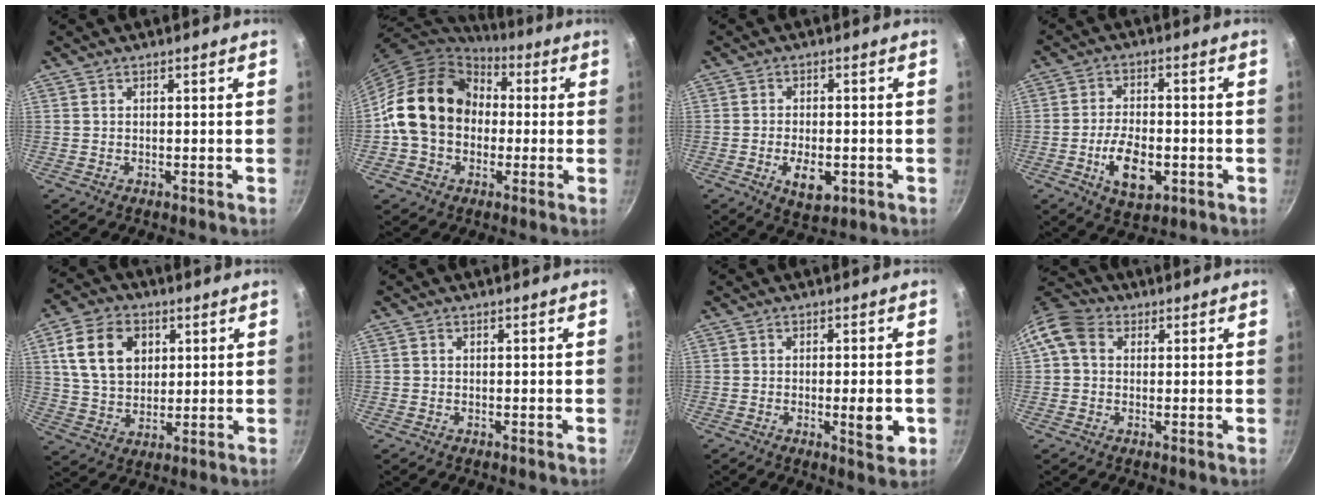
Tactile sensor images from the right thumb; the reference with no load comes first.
{"total": 18.2, "force": [0.4, 14.6, 10.9], "torque": [-0.164, 0.042, -0.002]}
{"total": 6.6, "force": [-2.0, 3.5, 5.2], "torque": [-0.080, 0.003, -0.025]}
{"total": 9.7, "force": [-2.9, 5.2, 7.7], "torque": [-0.125, 0.012, -0.048]}
{"total": 13.2, "force": [3.8, 9.7, 8.1], "torque": [-0.127, -0.001, 0.069]}
{"total": 0.0}
{"total": 6.0, "force": [-1.4, 1.5, 5.7], "torque": [-0.077, -0.003, -0.018]}
{"total": 7.2, "force": [1.5, 5.8, 4.1], "torque": [-0.064, 0.013, 0.009]}